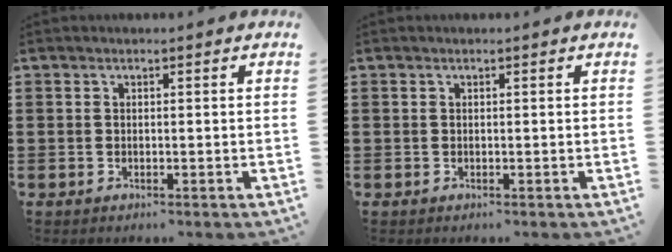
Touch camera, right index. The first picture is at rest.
{"total": 0.0}